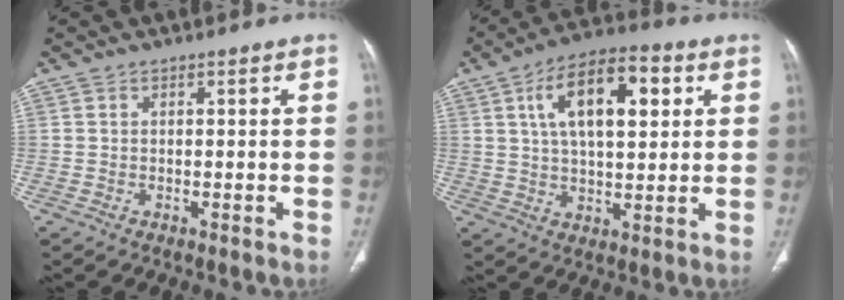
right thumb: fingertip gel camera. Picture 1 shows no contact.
{"total": 15.2, "force": [4.8, 7.1, 12.5], "torque": [-0.188, 0.003, 0.075]}